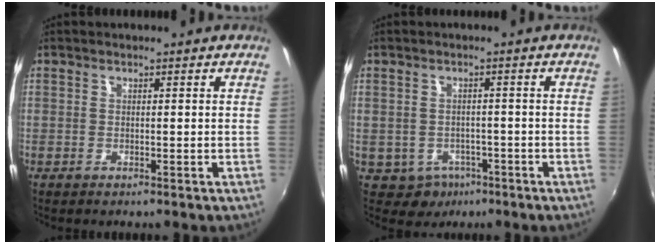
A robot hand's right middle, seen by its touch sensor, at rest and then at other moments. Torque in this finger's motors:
{"motor_torque": [0.17, -0.26, -0.05, 0.00]}